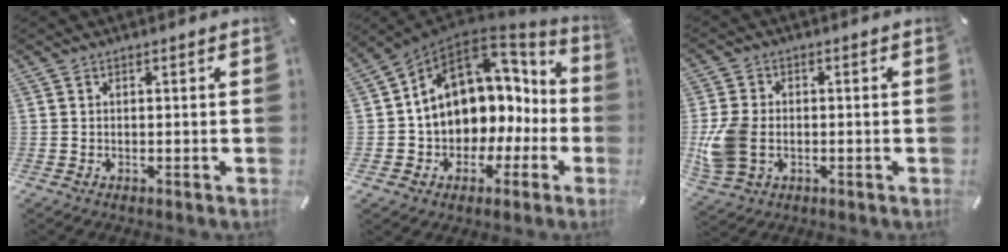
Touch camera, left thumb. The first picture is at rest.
{"total": 12.5, "force": [3.3, 10.3, 6.3], "torque": [-0.117, -0.036, 0.061]}
{"total": 9.8, "force": [-1.5, 7.5, 6.1], "torque": [-0.146, 0.009, -0.024]}